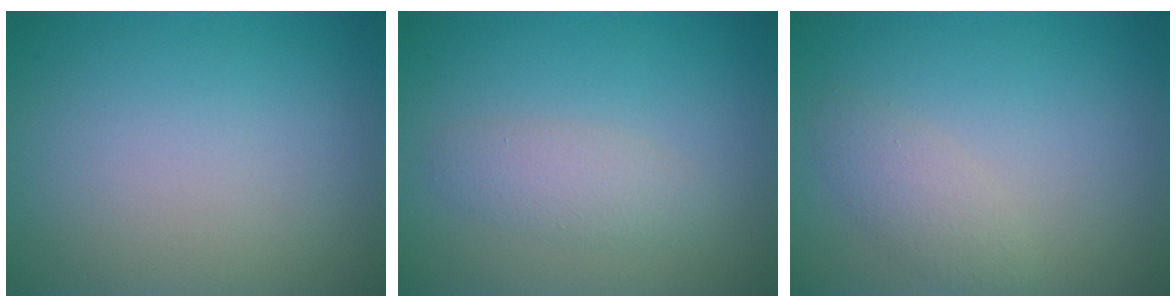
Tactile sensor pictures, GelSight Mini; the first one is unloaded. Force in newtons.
{"total": 2.0, "press": 2.0, "slide": 0.1}
{"total": 2.0, "press": 2.0, "slide": 0.1}